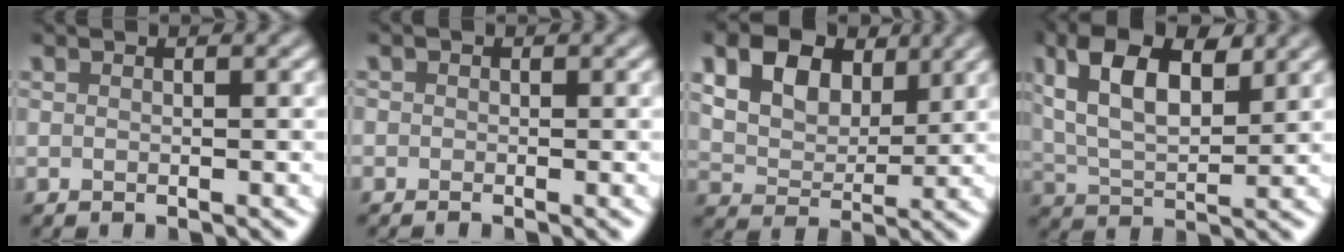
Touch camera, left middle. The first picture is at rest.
{"total": 0.6, "force": [-0.3, 0.5, 0.1], "torque": [0.003, -0.003, -0.007]}
{"total": 9.2, "force": [4.4, 6.1, 5.3], "torque": [-0.113, 0.024, 0.072]}
{"total": 7.9, "force": [3.8, 3.4, 6.0], "torque": [-0.116, 0.015, 0.066]}